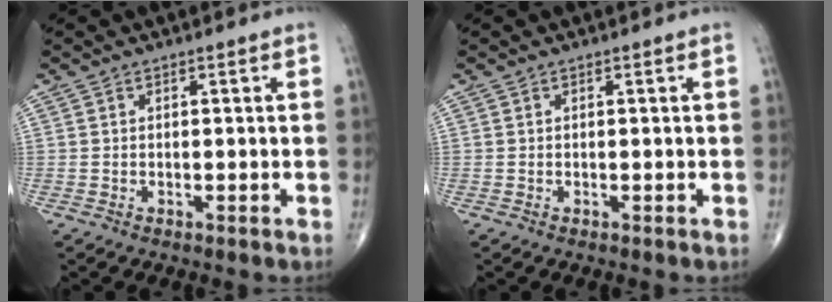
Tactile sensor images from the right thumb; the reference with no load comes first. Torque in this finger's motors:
{"motor_torque": [-0.09, -0.09, 0.00, 0.00, 0.00]}